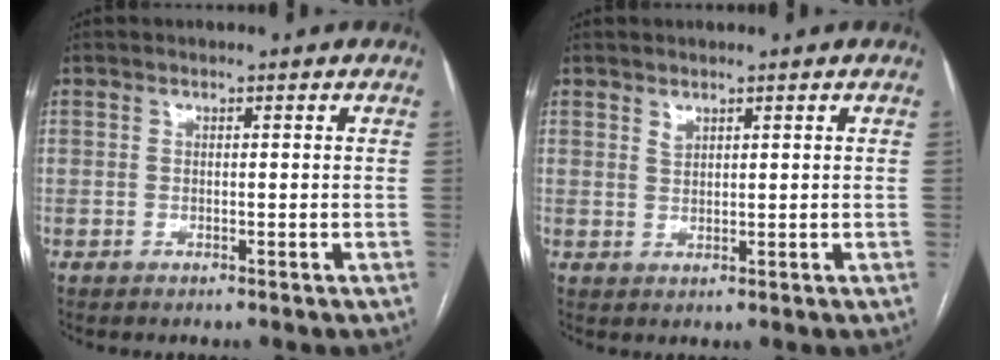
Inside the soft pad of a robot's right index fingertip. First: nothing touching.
{"total": 1.1, "force": [0.9, 0.4, 0.5], "torque": [-0.009, -0.002, 0.019]}